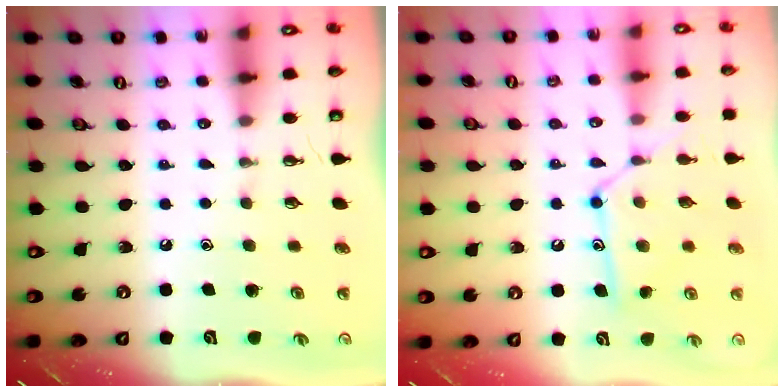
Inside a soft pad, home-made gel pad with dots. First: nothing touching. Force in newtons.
{"total": 13.8, "press": 13.8, "slide": 1.0}